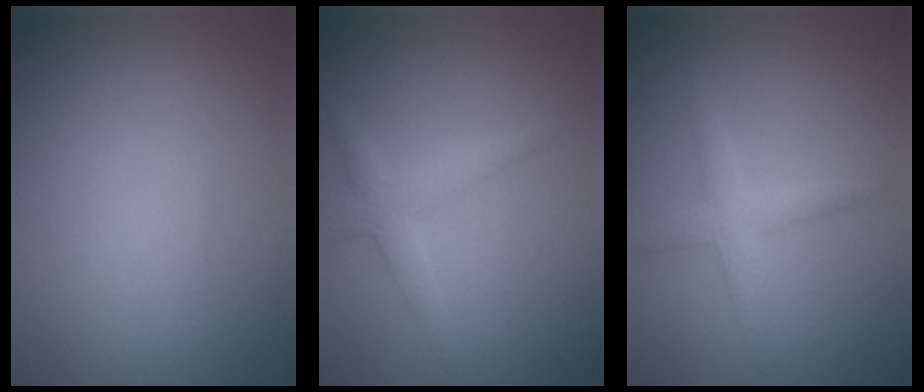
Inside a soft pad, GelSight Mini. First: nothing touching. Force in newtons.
{"total": 2.4, "press": 2.4, "slide": 0.1}
{"total": 2.4, "press": 2.4, "slide": 0.0}